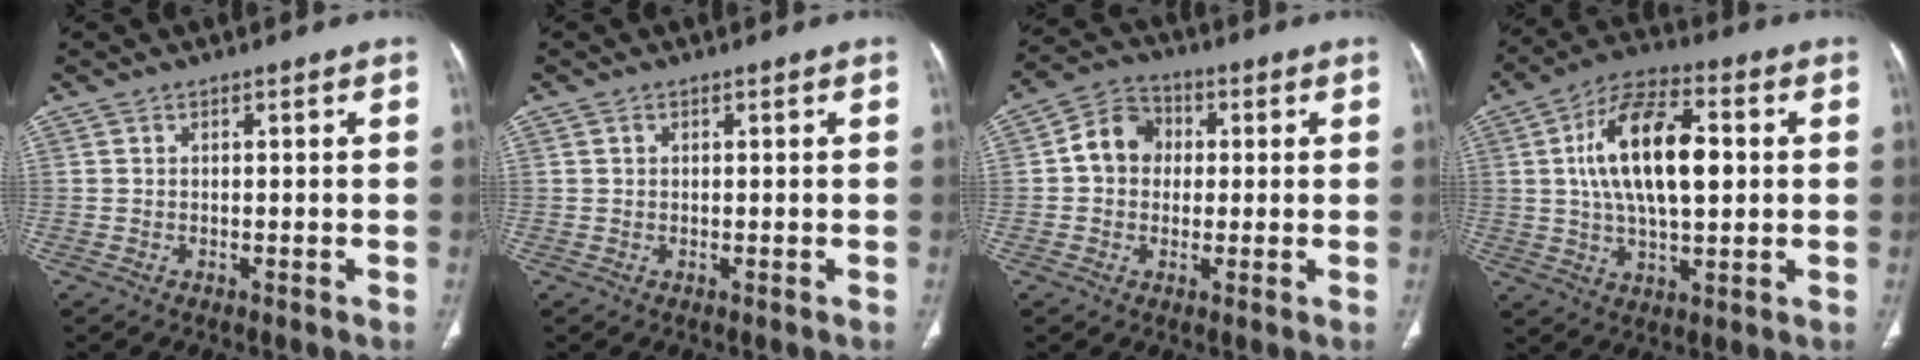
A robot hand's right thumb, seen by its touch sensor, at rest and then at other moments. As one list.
[{"total": 0.5, "force": [0.2, 0.5, 0.2], "torque": [-0.002, 0.001, 0.004]}, {"total": 8.1, "force": [0.6, 6.9, 4.1], "torque": [-0.051, 0.020, -0.001]}, {"total": 17.0, "force": [2.3, 8.1, 14.7], "torque": [-0.252, 0.012, 0.036]}]